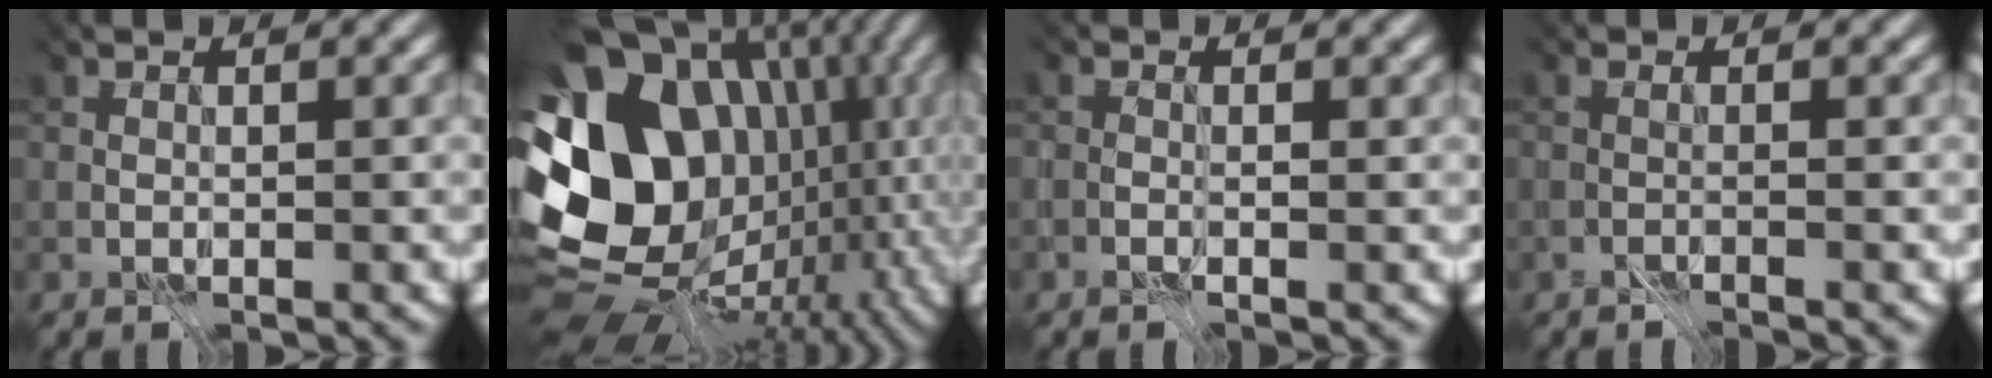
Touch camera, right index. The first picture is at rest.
{"total": 17.6, "force": [-0.6, 13.5, 11.3], "torque": [-0.215, -0.017, 0.042]}
{"total": 1.2, "force": [-0.8, 0.1, 0.8], "torque": [0.000, -0.006, -0.020]}
{"total": 1.5, "force": [-0.8, 0.3, 1.3], "torque": [0.012, 0.006, -0.035]}